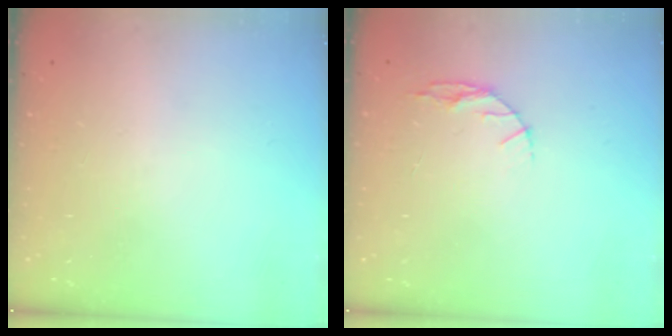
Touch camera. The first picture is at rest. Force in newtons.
{"total": 4.4, "press": 4.4, "slide": 0.5}